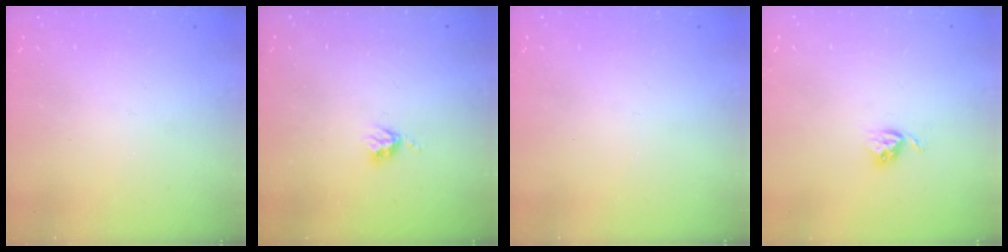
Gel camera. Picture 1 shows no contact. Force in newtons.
{"total": 3.6, "press": 3.6, "slide": 0.4}
{"total": 0.0}
{"total": 3.9, "press": 3.9, "slide": 0.4}